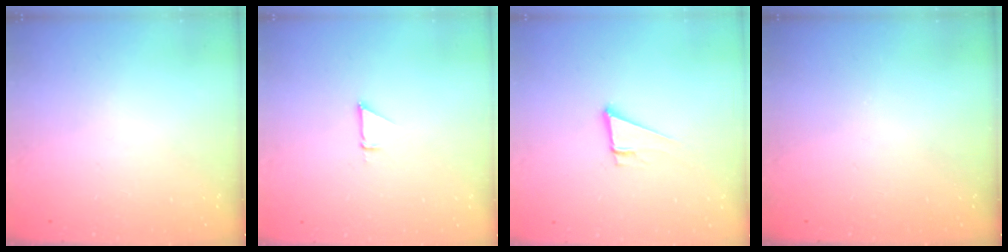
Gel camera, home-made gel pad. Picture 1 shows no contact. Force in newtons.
{"total": 1.5, "press": 1.5, "slide": 0.0}
{"total": 6.8, "press": 6.3, "slide": 2.5}
{"total": 0.0}